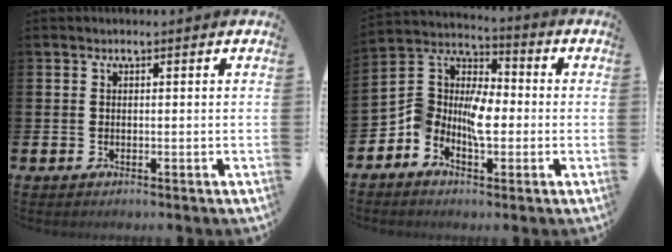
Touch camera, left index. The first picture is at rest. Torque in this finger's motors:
{"motor_torque": [1.08, 0.55, 1.05, 0.21]}